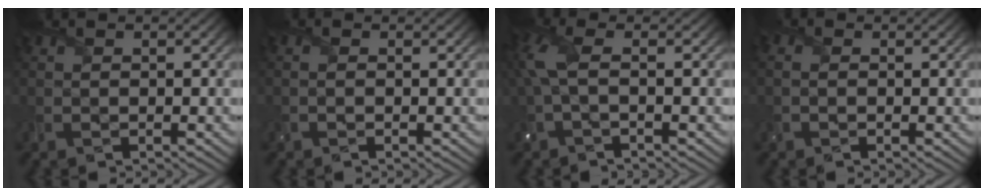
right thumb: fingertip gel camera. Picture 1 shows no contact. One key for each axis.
{"total": 0.5, "fx": -0.3, "fy": 0.2, "fz": 0.4, "tx": -0.010, "ty": -0.001, "tz": -0.004}
{"total": 3.9, "fx": 0.2, "fy": 1.1, "fz": 3.7, "tx": -0.101, "ty": 0.005, "tz": -0.004}
{"total": 1.3, "fx": -0.2, "fy": 1.0, "fz": 0.9, "tx": -0.024, "ty": 0.003, "tz": -0.007}